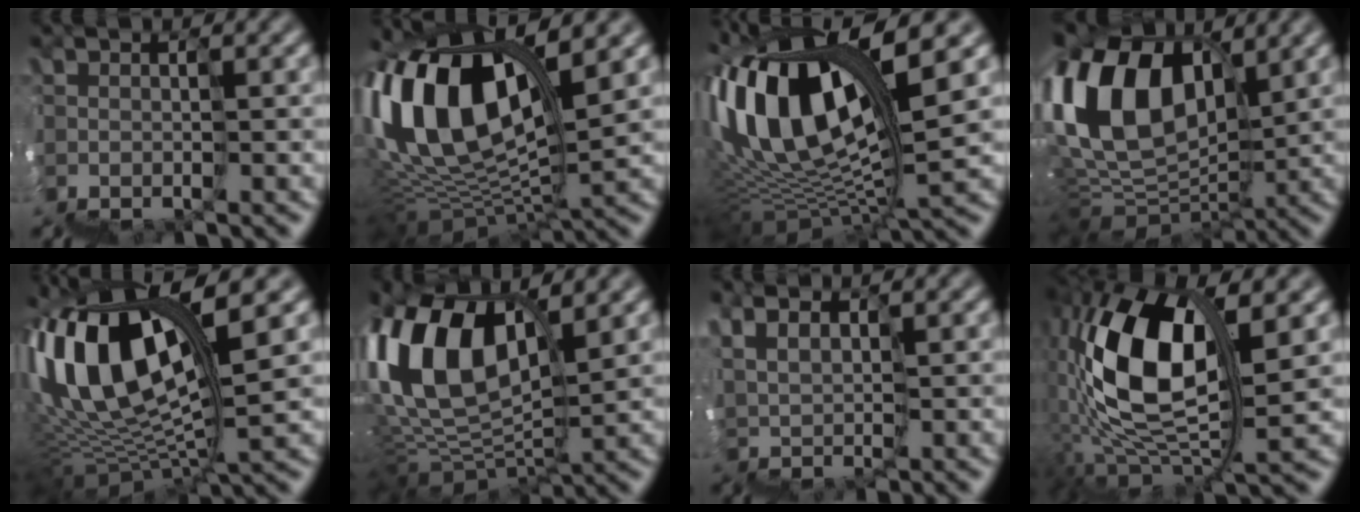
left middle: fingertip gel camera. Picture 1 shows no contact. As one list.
[{"total": 11.0, "force": [7.7, 4.1, 6.8], "torque": [-0.146, 0.048, 0.126]}, {"total": 11.4, "force": [6.6, 2.7, 9.0], "torque": [-0.210, 0.038, 0.125]}, {"total": 10.0, "force": [6.8, 5.2, 5.2], "torque": [-0.117, 0.054, 0.111]}, {"total": 9.1, "force": [5.8, 2.0, 6.7], "torque": [-0.153, 0.032, 0.104]}, {"total": 9.4, "force": [6.4, 3.6, 5.8], "torque": [-0.131, 0.046, 0.104]}, {"total": 4.7, "force": [4.4, -0.7, -1.4], "torque": [0.008, 0.030, 0.080]}, {"total": 9.1, "force": [4.7, 2.7, 7.3], "torque": [-0.151, 0.041, 0.072]}]